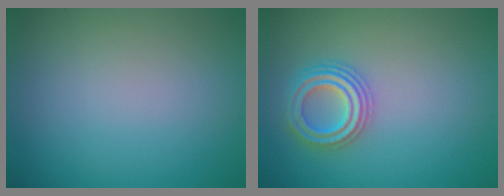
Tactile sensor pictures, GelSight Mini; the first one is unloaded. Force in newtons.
{"total": 3.3, "press": 3.2, "slide": 0.7}